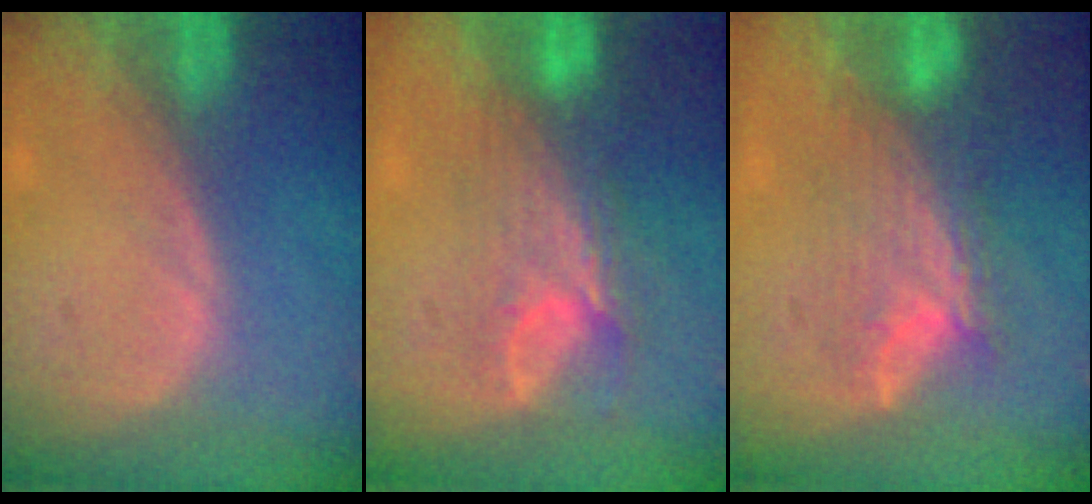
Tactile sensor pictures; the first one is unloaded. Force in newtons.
{"total": 7.8, "press": 6.8, "slide": 3.9}
{"total": 7.0, "press": 6.8, "slide": 1.7}